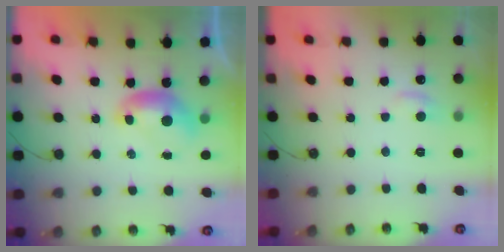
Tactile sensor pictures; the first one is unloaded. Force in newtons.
{"total": 0.9, "press": 0.5, "slide": 0.8}